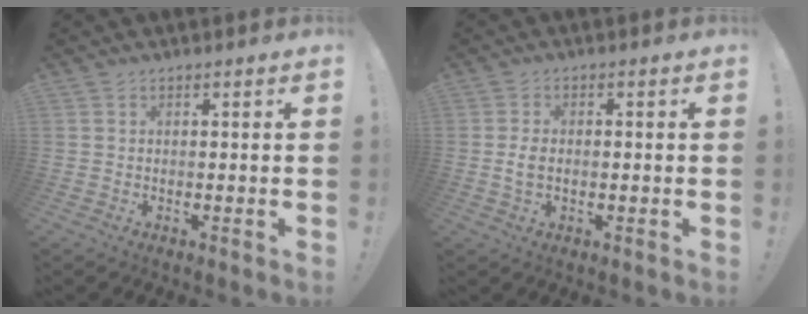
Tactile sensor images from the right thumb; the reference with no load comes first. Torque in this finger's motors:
{"motor_torque": [0.19, 0.33, 0.42, -0.34, 0.05]}